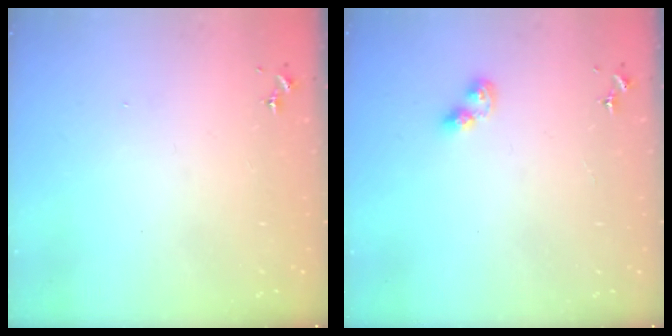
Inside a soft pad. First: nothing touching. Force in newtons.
{"total": 5.1, "press": 5.1, "slide": 0.6}